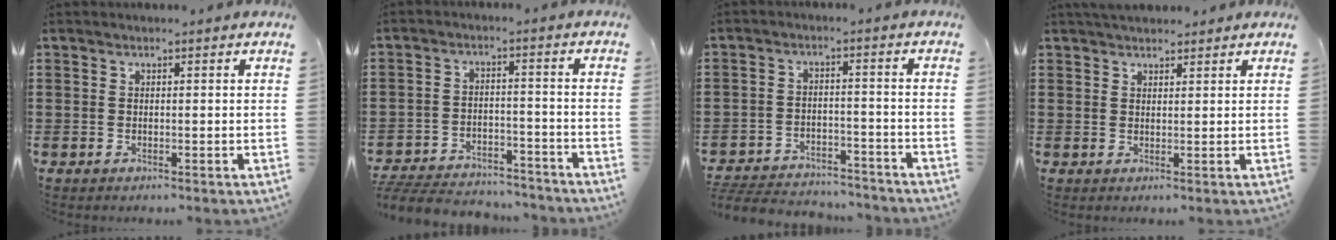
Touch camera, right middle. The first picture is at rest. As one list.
[{"total": 6.5, "force": [-6.4, 1.2, 0.9], "torque": [-0.027, 0.005, -0.129]}, {"total": 4.9, "force": [-4.8, 0.9, 0.3], "torque": [-0.013, 0.004, -0.101]}, {"total": 2.2, "force": [2.1, 0.7, 0.1], "torque": [-0.008, 0.002, 0.041]}]